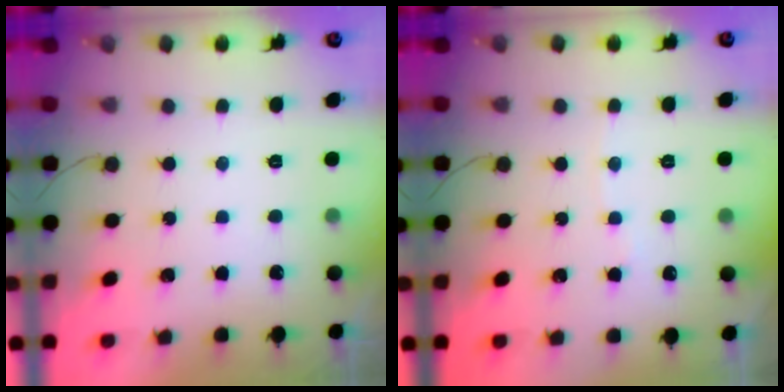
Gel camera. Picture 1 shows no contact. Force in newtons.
{"total": 3.2, "press": 3.1, "slide": 0.5}